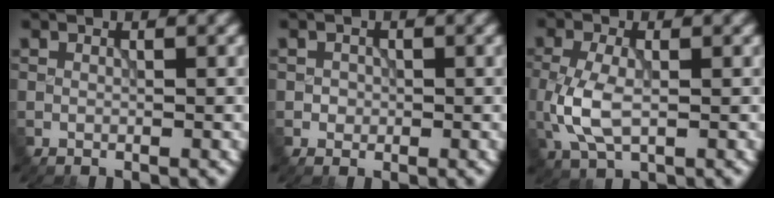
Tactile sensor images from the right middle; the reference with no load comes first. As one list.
[{"total": 0.9, "force": [0.0, 0.9, 0.2], "torque": [0.003, -0.003, 0.000]}, {"total": 4.6, "force": [-0.6, 2.4, 3.9], "torque": [-0.102, -0.006, -0.012]}]